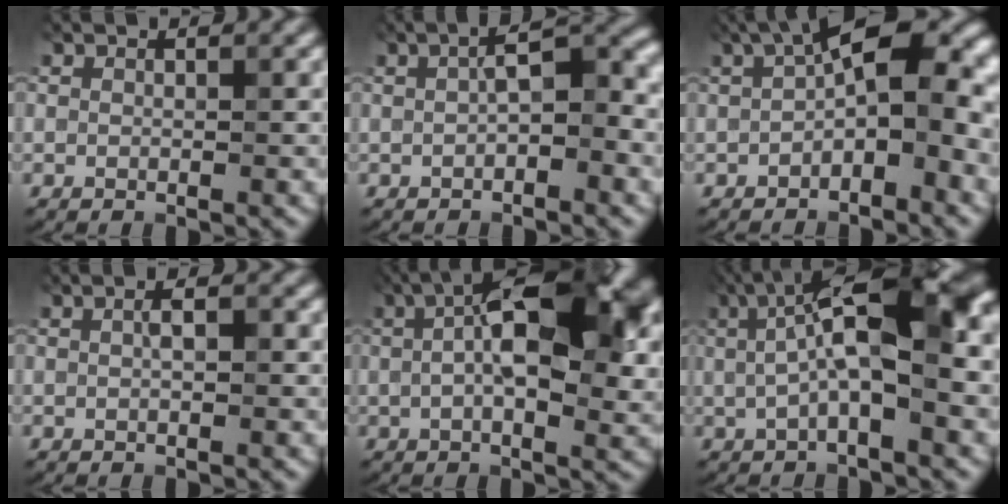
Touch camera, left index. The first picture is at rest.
{"total": 3.6, "force": [-0.4, 1.2, 3.3], "torque": [-0.057, 0.017, -0.011]}
{"total": 10.5, "force": [0.9, 5.0, 9.3], "torque": [-0.119, 0.020, 0.006]}
{"total": 1.2, "force": [0.1, 0.4, 1.2], "torque": [-0.027, 0.006, 0.002]}
{"total": 13.2, "force": [2.2, 5.9, 11.6], "torque": [-0.164, 0.030, 0.026]}
{"total": 11.0, "force": [1.8, 3.6, 10.3], "torque": [-0.171, 0.025, 0.023]}